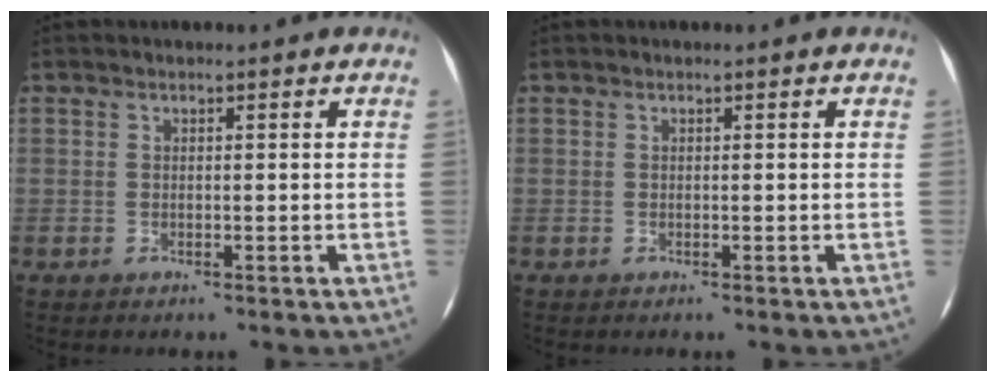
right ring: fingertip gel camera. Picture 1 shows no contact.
{"total": 0.0}